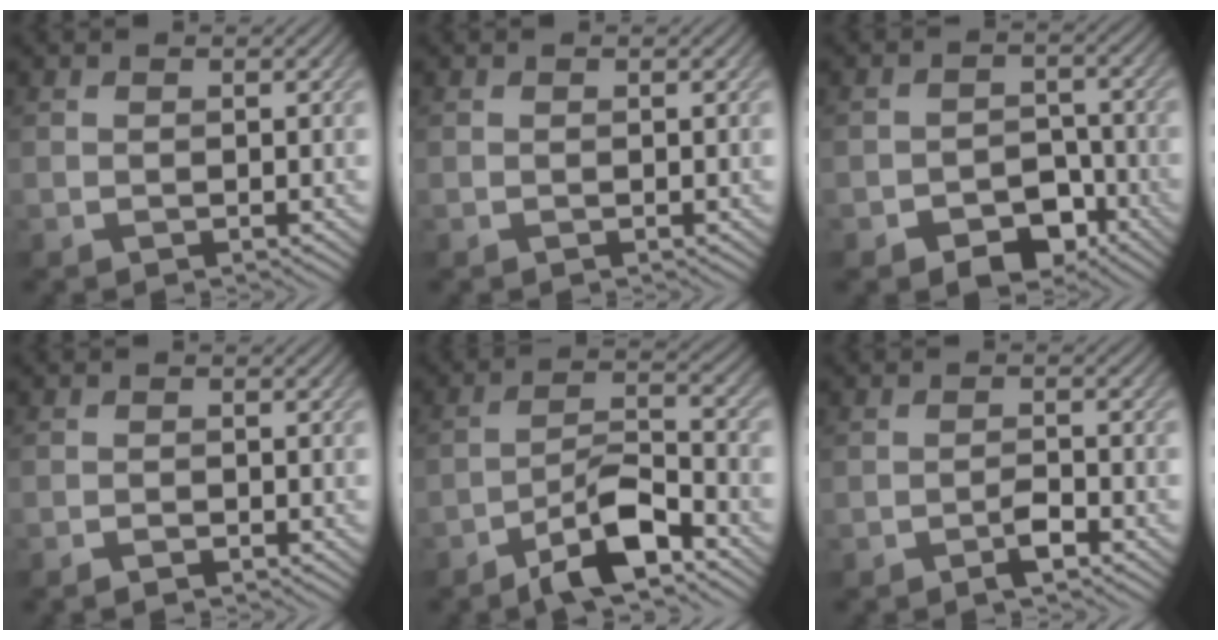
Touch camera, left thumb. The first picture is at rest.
{"total": 0.0}
{"total": 5.7, "force": [-3.5, 3.6, 2.8], "torque": [-0.037, -0.004, -0.062]}
{"total": 0.9, "force": [-0.7, 0.4, 0.4], "torque": [-0.008, -0.001, -0.014]}
{"total": 8.3, "force": [-5.6, 2.2, 5.7], "torque": [-0.098, 0.008, -0.109]}
{"total": 2.1, "force": [-1.4, 0.5, 1.5], "torque": [-0.029, 0.002, -0.027]}